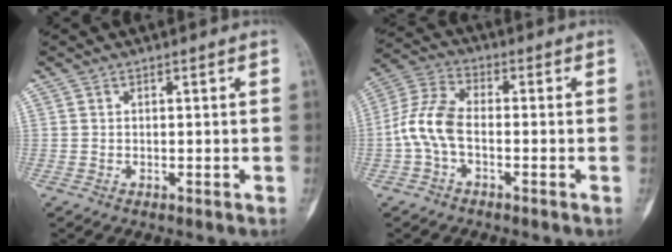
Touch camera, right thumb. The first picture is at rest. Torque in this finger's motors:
{"motor_torque": [0.08, 0.08, 0.19, -0.19, 0.09]}